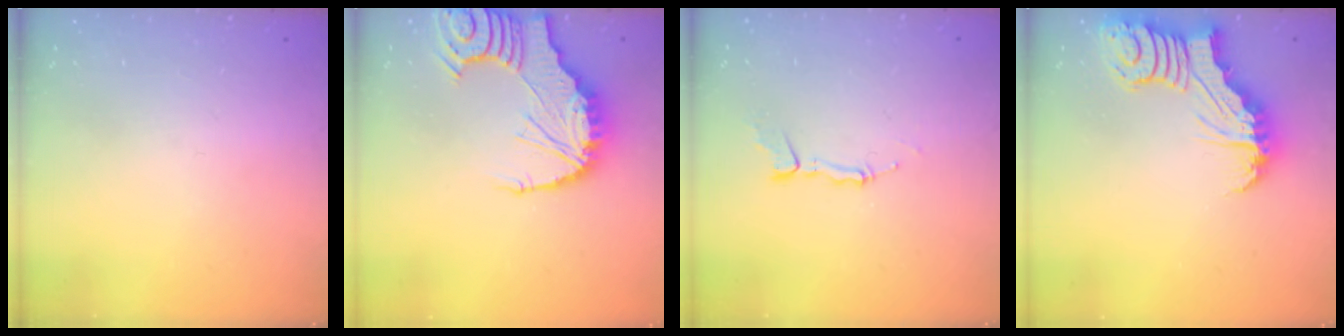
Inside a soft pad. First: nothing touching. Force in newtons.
{"total": 12.0, "press": 12.0, "slide": 1.3}
{"total": 4.5, "press": 4.5, "slide": 0.2}
{"total": 6.3, "press": 6.2, "slide": 0.9}